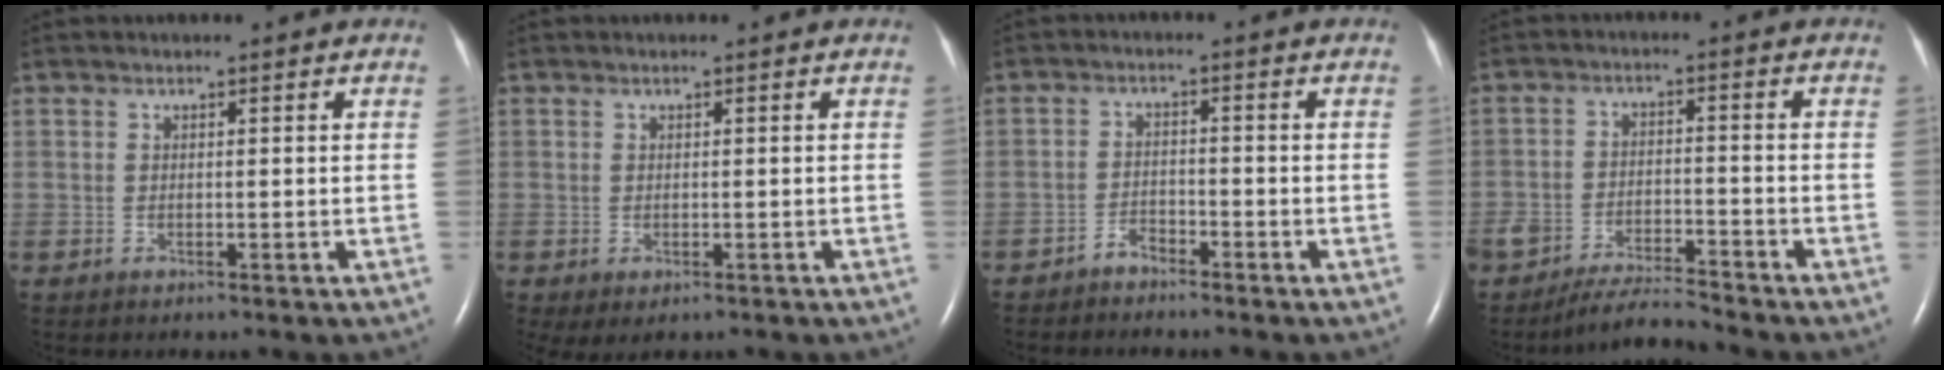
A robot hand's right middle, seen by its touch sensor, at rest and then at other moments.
{"total": 2.4, "force": [-1.1, 1.3, 1.7], "torque": [-0.032, -0.008, -0.009]}
{"total": 1.9, "force": [-1.7, 0.7, 0.3], "torque": [-0.008, 0.001, -0.031]}
{"total": 5.0, "force": [-4.9, 0.0, 0.9], "torque": [-0.017, -0.010, -0.088]}